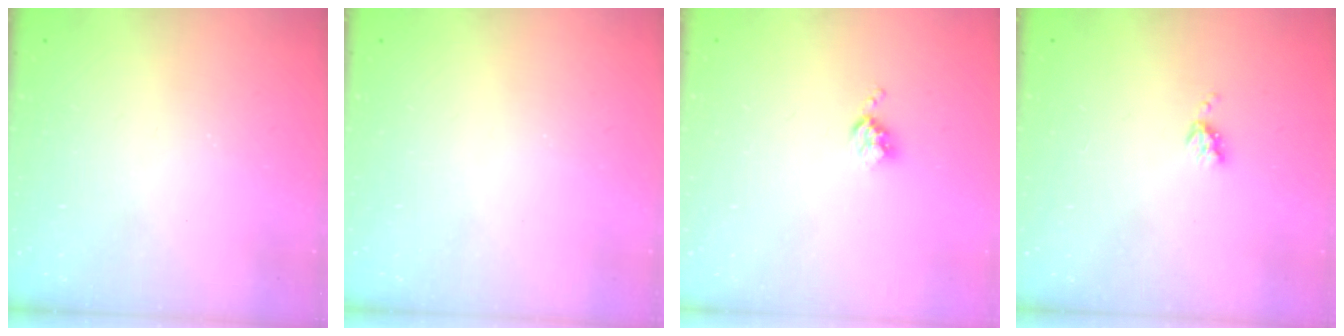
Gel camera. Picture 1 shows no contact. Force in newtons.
{"total": 0.0}
{"total": 3.5, "press": 3.5, "slide": 0.4}
{"total": 3.9, "press": 3.9, "slide": 0.5}